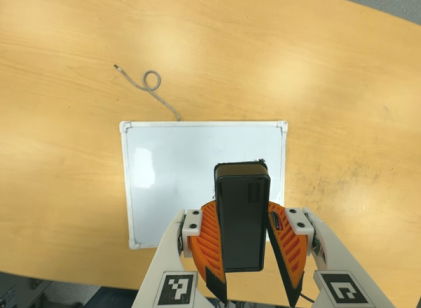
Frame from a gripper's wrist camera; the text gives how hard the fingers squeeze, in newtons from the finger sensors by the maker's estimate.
{"total": 8.5, "left": 9.0, "right": 8.1}